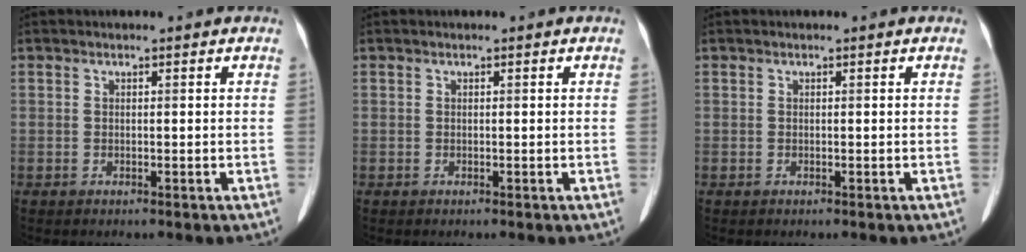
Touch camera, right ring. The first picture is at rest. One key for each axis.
{"total": 0.0}
{"total": 0.0}